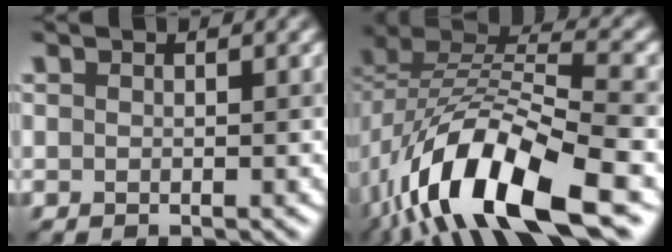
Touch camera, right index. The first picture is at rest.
{"total": 12.9, "force": [-6.4, 5.0, 10.0], "torque": [-0.178, 0.005, -0.118]}